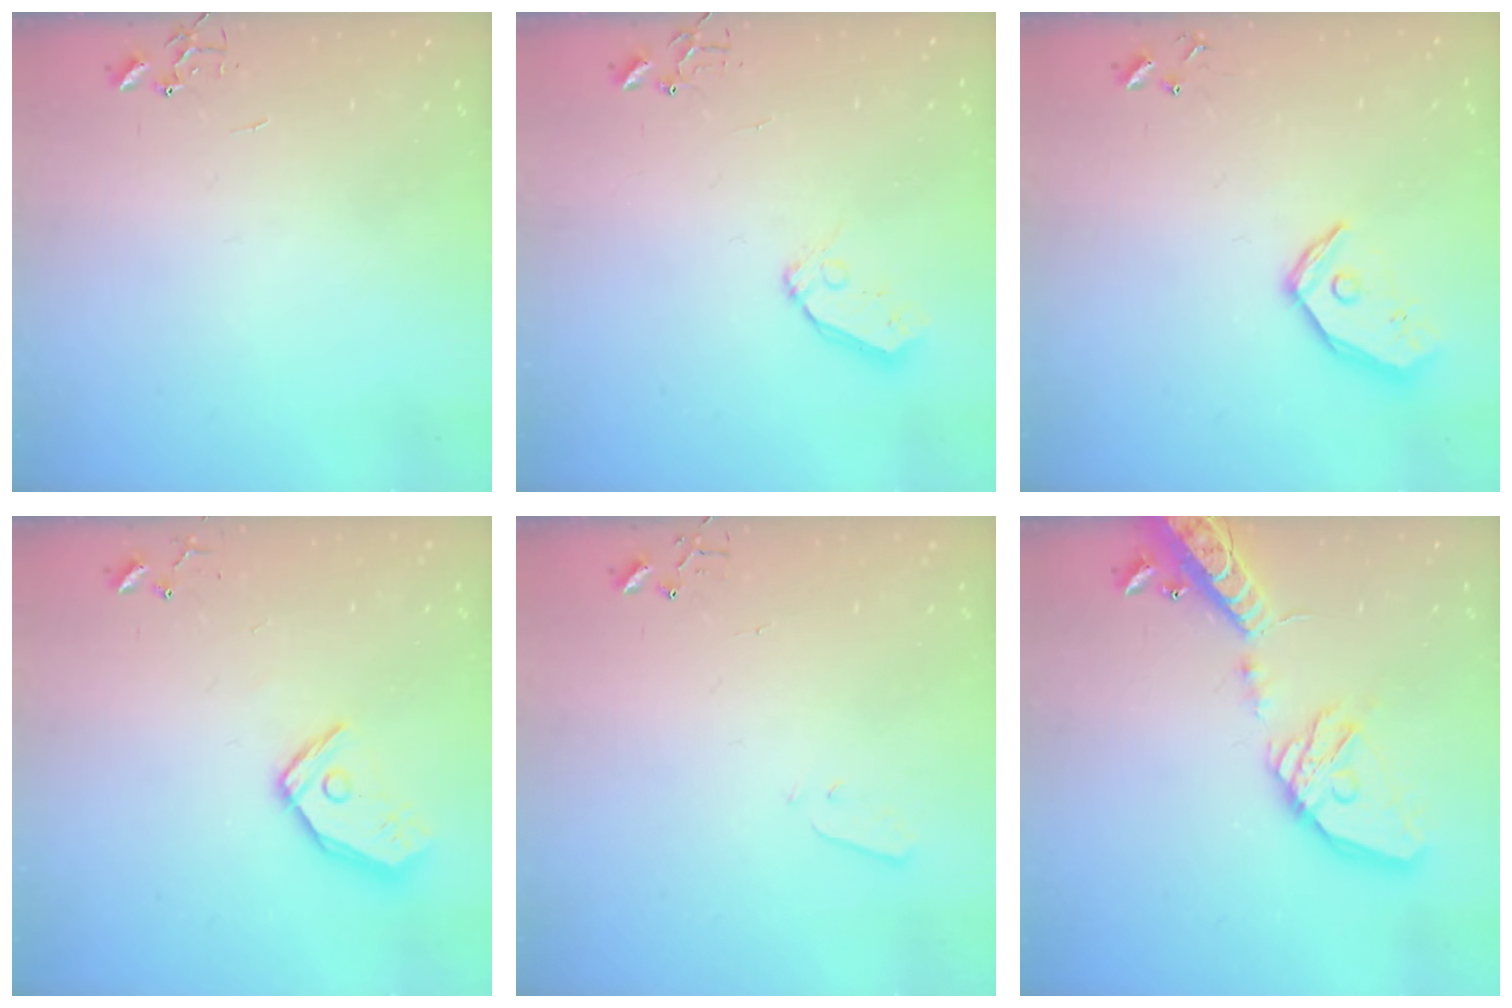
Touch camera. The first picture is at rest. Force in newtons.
{"total": 6.9, "press": 6.9, "slide": 0.5}
{"total": 12.3, "press": 12.1, "slide": 1.9}
{"total": 12.4, "press": 12.2, "slide": 1.9}
{"total": 1.9, "press": 1.9, "slide": 0.4}
{"total": 21.3, "press": 20.9, "slide": 3.7}